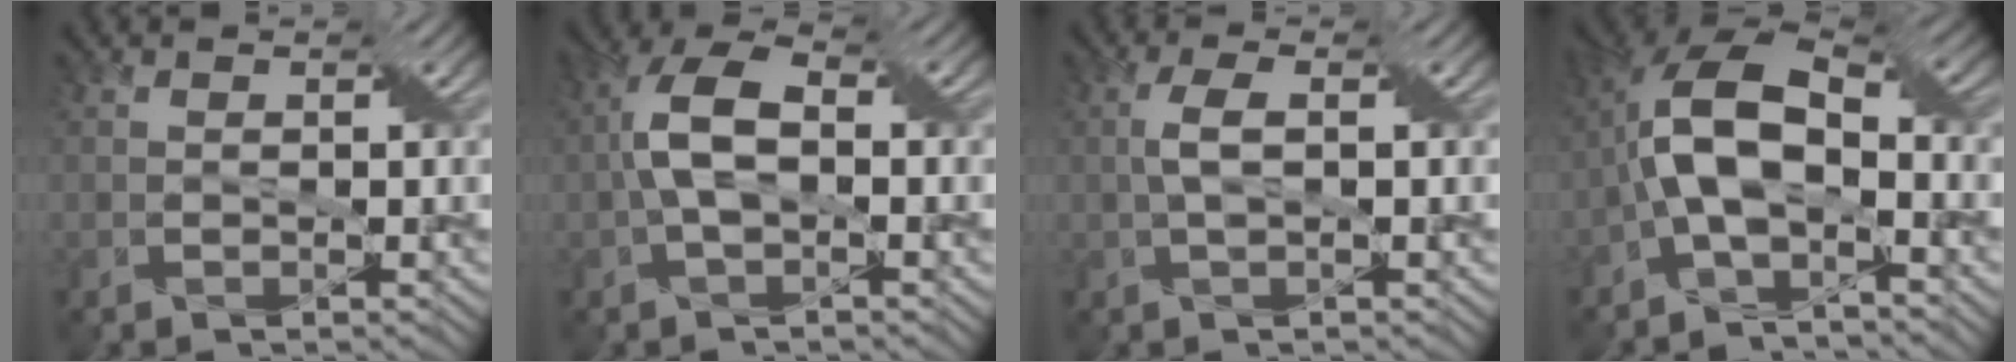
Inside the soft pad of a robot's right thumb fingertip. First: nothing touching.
{"total": 6.5, "force": [-0.5, 3.2, 5.6], "torque": [-0.128, 0.014, -0.014]}
{"total": 2.7, "force": [0.1, 0.8, 2.6], "torque": [-0.063, 0.009, 0.002]}
{"total": 9.5, "force": [-1.9, 4.8, 8.0], "torque": [-0.160, 0.022, -0.048]}